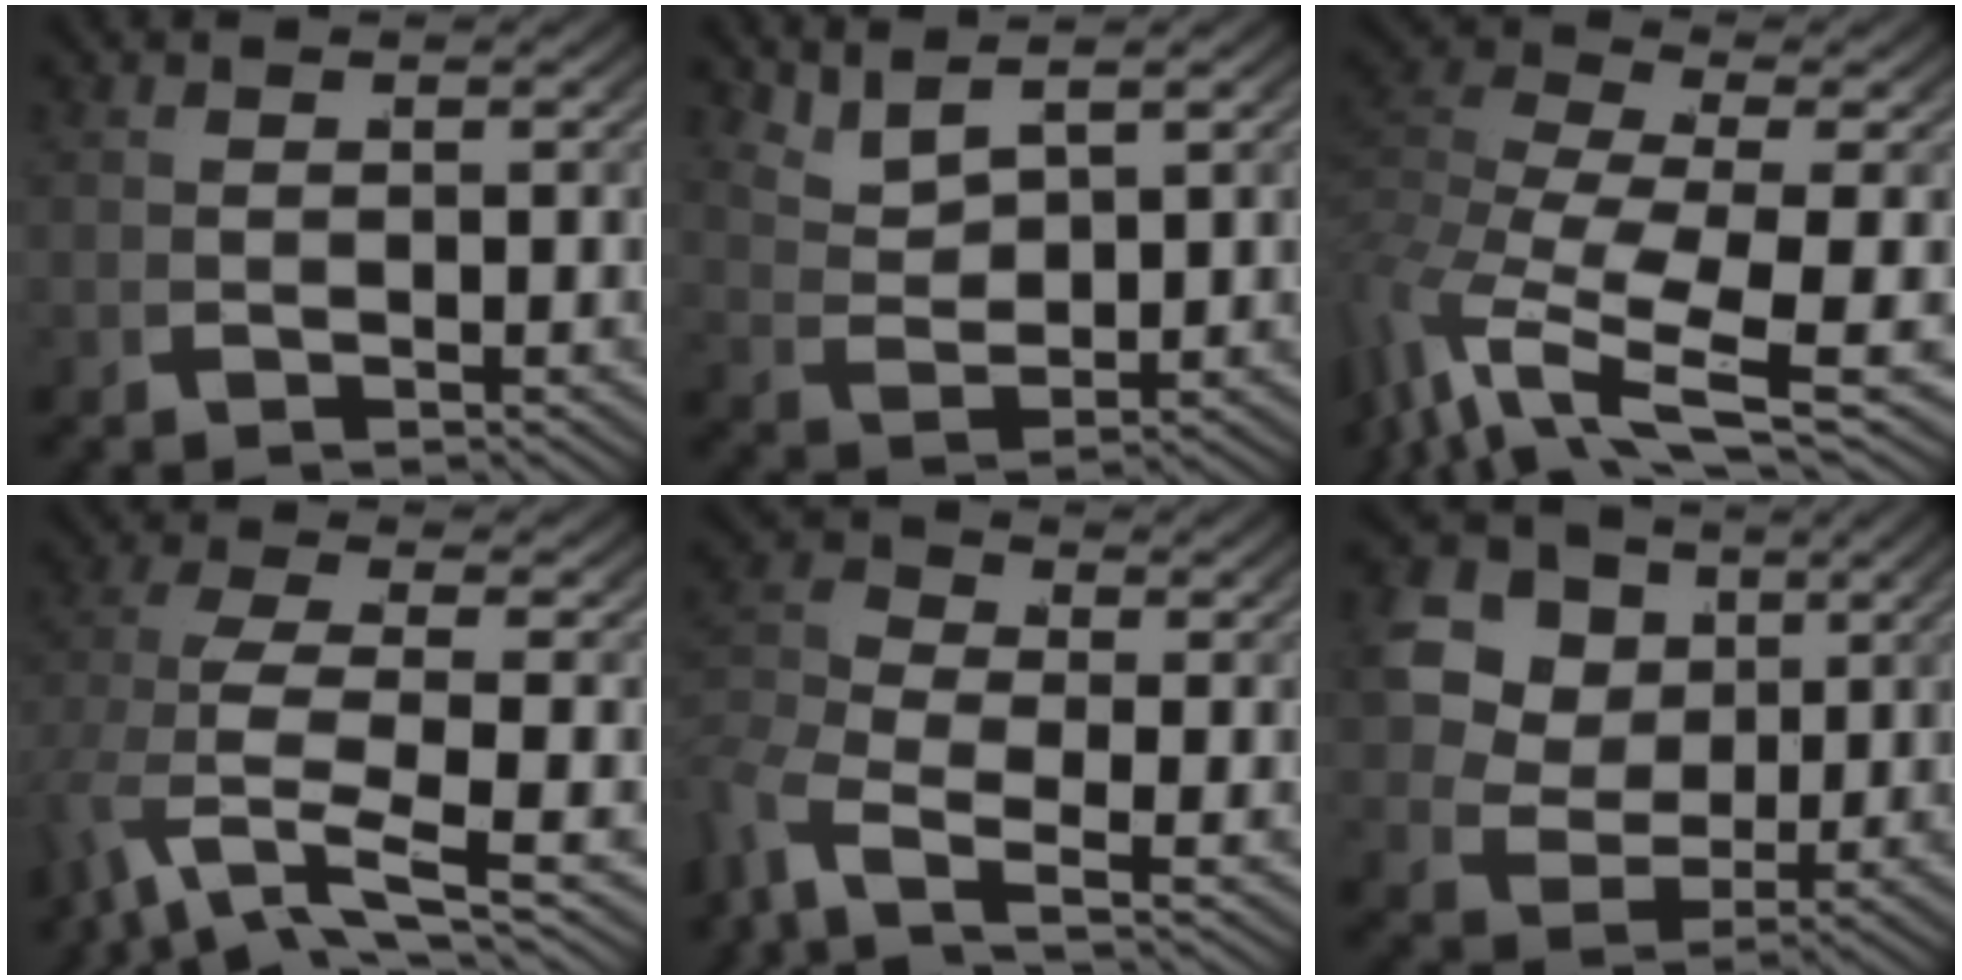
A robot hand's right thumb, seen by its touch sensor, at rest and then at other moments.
{"total": 4.1, "force": [3.3, 1.3, 2.2], "torque": [-0.046, 0.000, 0.073]}
{"total": 8.0, "force": [-0.8, 4.3, 6.7], "torque": [-0.160, -0.039, 0.010]}
{"total": 5.5, "force": [-1.0, 2.5, 4.8], "torque": [-0.119, -0.025, 0.006]}
{"total": 6.7, "force": [-2.6, 4.2, 4.5], "torque": [-0.124, -0.038, -0.031]}
{"total": 12.1, "force": [2.2, 10.0, 6.4], "torque": [-0.146, -0.026, 0.035]}